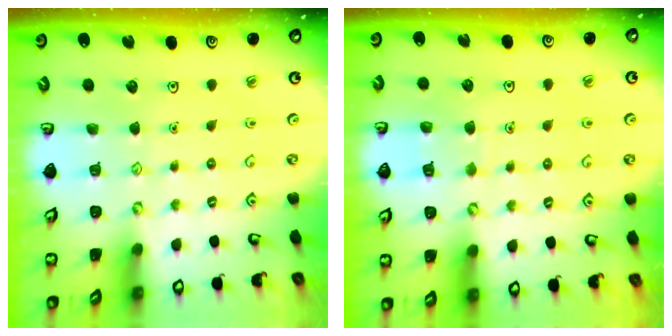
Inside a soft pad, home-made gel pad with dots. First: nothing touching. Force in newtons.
{"total": 4.6, "press": 4.6, "slide": 0.4}